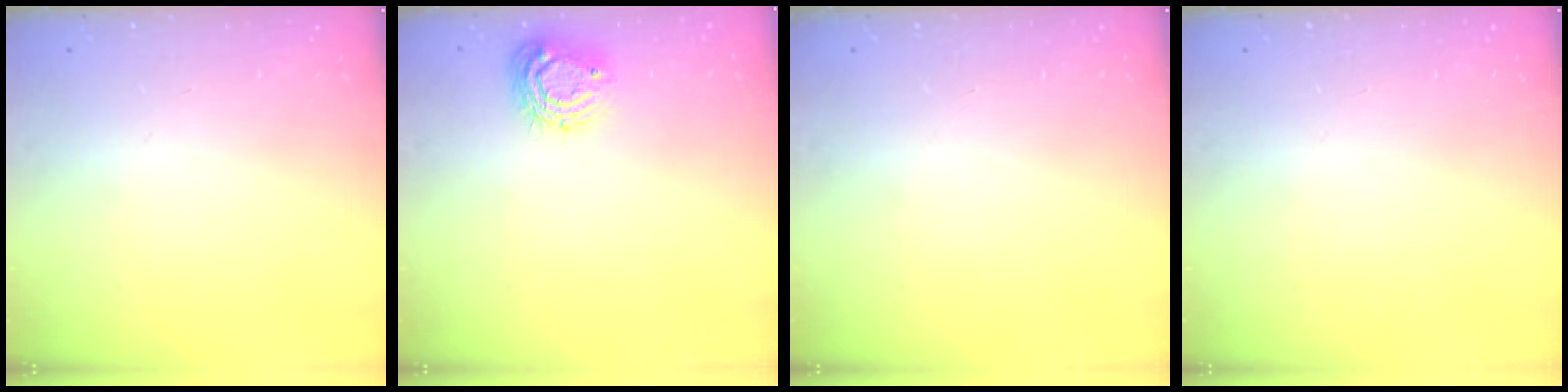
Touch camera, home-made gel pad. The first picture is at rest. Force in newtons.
{"total": 9.1, "press": 9.0, "slide": 0.8}
{"total": 0.0}
{"total": 0.0}